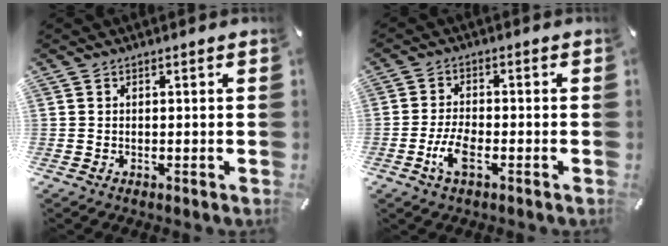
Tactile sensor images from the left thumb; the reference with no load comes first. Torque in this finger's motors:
{"motor_torque": [0.73, 0.93, 0.84, 0.35, 0.01]}